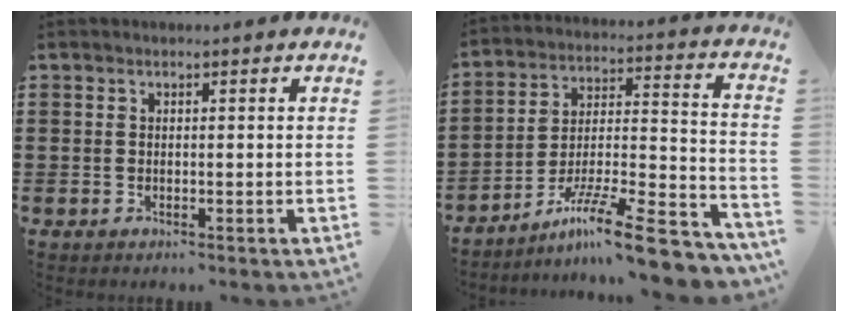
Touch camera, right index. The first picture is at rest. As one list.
[{"total": 12.8, "force": [-9.6, 1.3, 8.3], "torque": [-0.127, 0.021, -0.178]}]